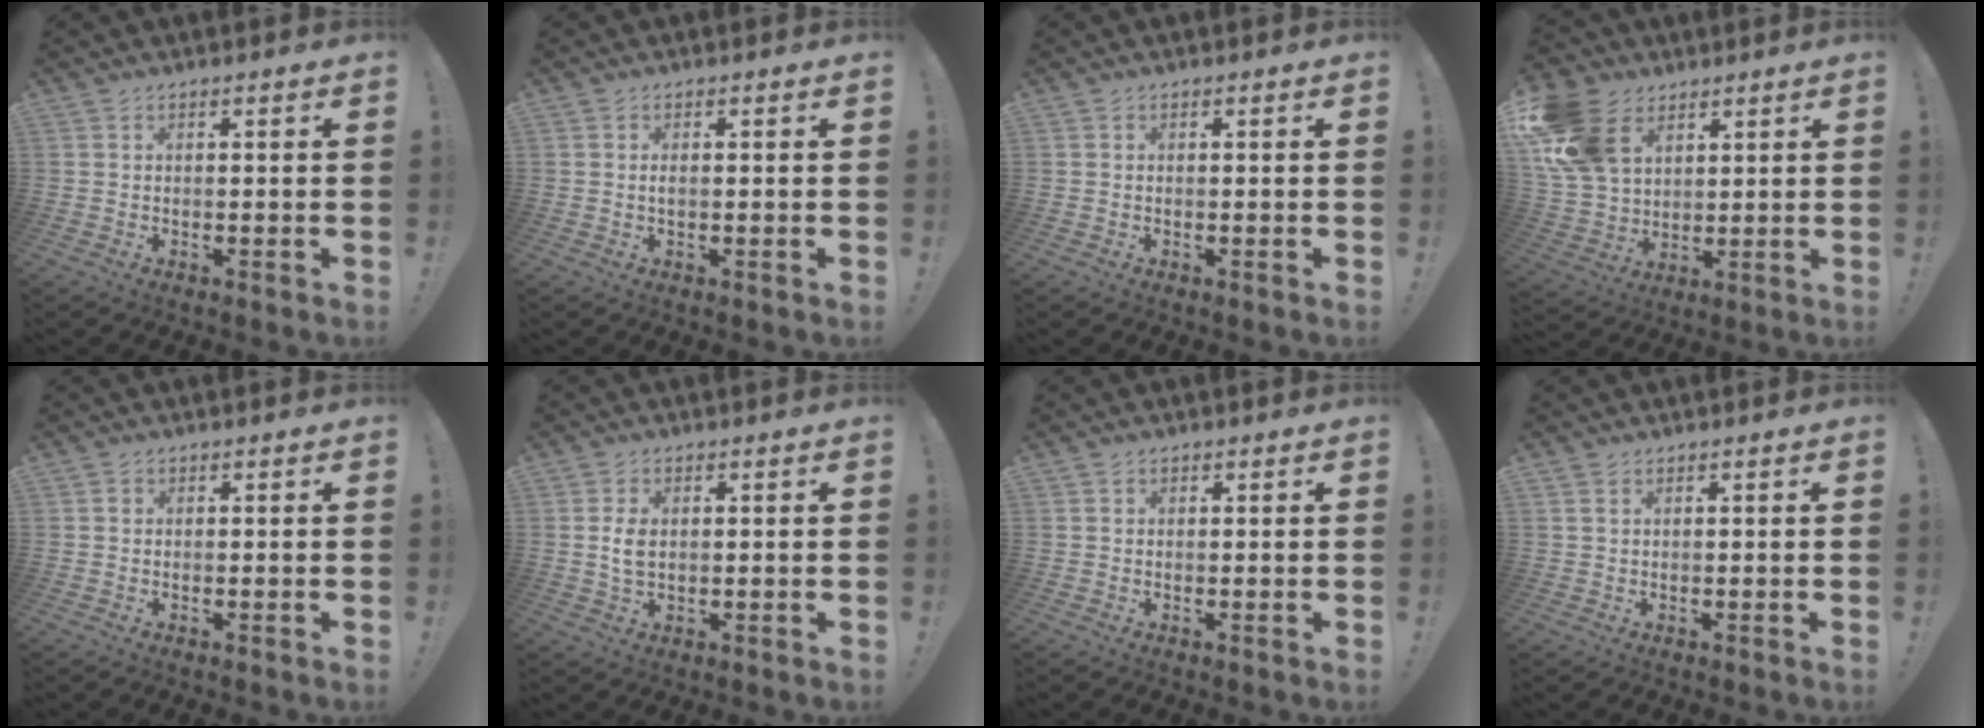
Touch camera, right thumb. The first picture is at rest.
{"total": 0.8, "force": [-0.2, 0.2, 0.8], "torque": [-0.011, 0.000, -0.004]}
{"total": 0.0}
{"total": 17.4, "force": [7.6, 12.6, 9.3], "torque": [-0.193, -0.025, 0.149]}
{"total": 0.9, "force": [0.1, 0.8, 0.4], "torque": [-0.001, 0.001, 0.000]}
{"total": 4.5, "force": [0.3, 2.8, 3.5], "torque": [-0.065, -0.005, 0.001]}
{"total": 0.6, "force": [0.2, 0.6, 0.0], "torque": [0.008, -0.002, 0.001]}
{"total": 1.0, "force": [0.6, 0.7, 0.4], "torque": [-0.009, 0.002, 0.011]}